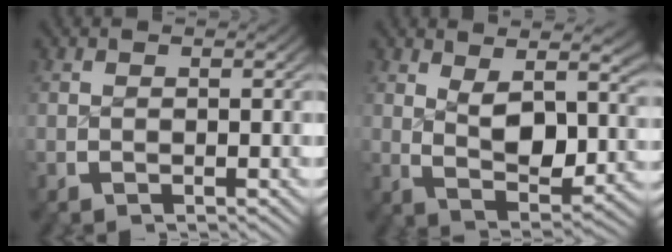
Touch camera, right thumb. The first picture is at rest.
{"total": 5.7, "force": [1.7, 3.1, 4.4], "torque": [-0.076, -0.023, 0.035]}